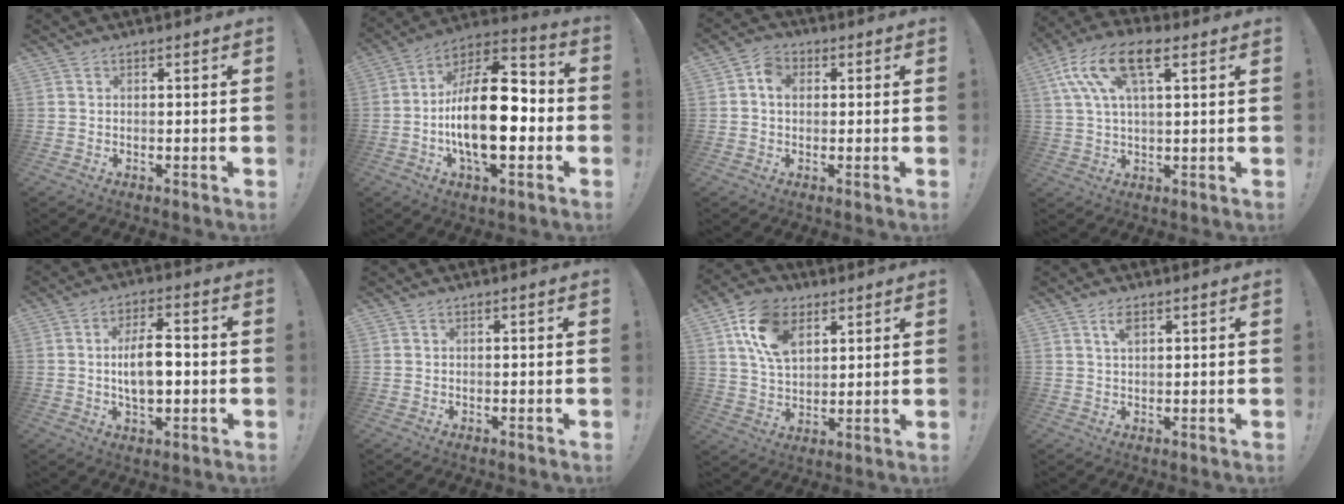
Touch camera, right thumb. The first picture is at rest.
{"total": 22.6, "force": [-3.6, 10.3, 19.8], "torque": [-0.356, 0.013, -0.061]}
{"total": 4.6, "force": [0.4, 3.6, 2.7], "torque": [-0.048, 0.009, 0.007]}
{"total": 14.7, "force": [6.2, 6.9, 11.4], "torque": [-0.222, -0.008, 0.111]}
{"total": 9.5, "force": [-0.5, 4.3, 8.4], "torque": [-0.149, 0.002, -0.015]}
{"total": 0.0}
{"total": 14.8, "force": [6.9, 9.5, 9.0], "torque": [-0.166, -0.011, 0.134]}
{"total": 3.0, "force": [1.5, 1.2, 2.3], "torque": [-0.036, -0.003, 0.024]}